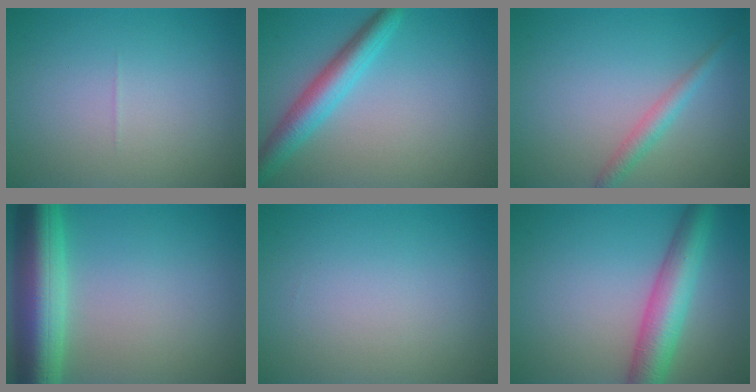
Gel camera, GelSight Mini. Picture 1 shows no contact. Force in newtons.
{"total": 4.2, "press": 4.2, "slide": 0.2}
{"total": 1.9, "press": 1.9, "slide": 0.1}
{"total": 8.9, "press": 8.9, "slide": 0.3}
{"total": 0.0}
{"total": 6.0, "press": 6.0, "slide": 0.2}